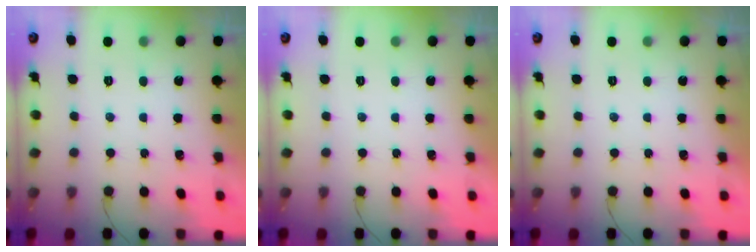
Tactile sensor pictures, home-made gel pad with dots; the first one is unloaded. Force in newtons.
{"total": 0.0}
{"total": 0.0}